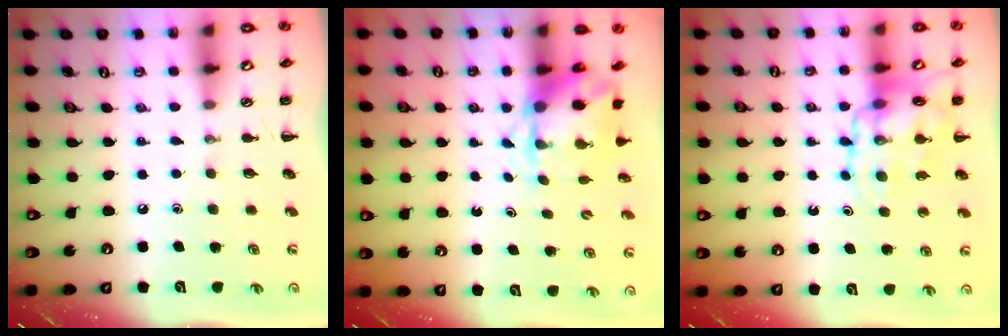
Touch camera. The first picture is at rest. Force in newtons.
{"total": 4.8, "press": 4.8, "slide": 0.7}
{"total": 12.7, "press": 12.5, "slide": 2.4}